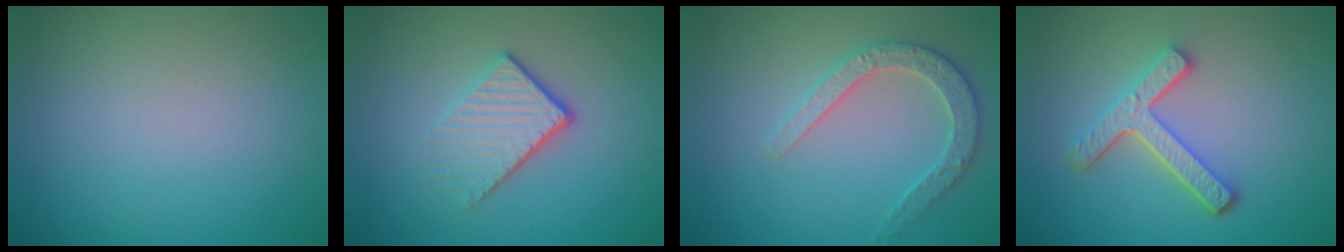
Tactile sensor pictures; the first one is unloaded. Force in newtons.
{"total": 3.9, "press": 2.7, "slide": 2.9}
{"total": 3.0, "press": 3.0, "slide": 0.3}
{"total": 4.3, "press": 3.3, "slide": 2.8}